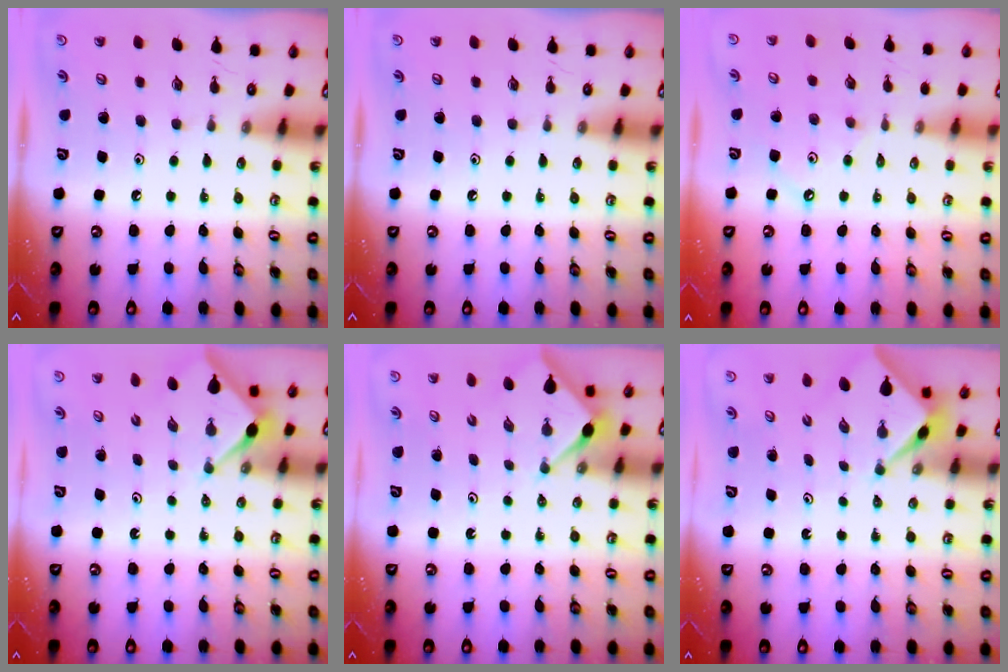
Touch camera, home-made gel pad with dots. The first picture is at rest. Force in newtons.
{"total": 0.0}
{"total": 2.6, "press": 2.6, "slide": 0.3}
{"total": 3.0, "press": 3.0, "slide": 0.3}
{"total": 3.0, "press": 3.0, "slide": 0.3}
{"total": 2.2, "press": 2.2, "slide": 0.3}